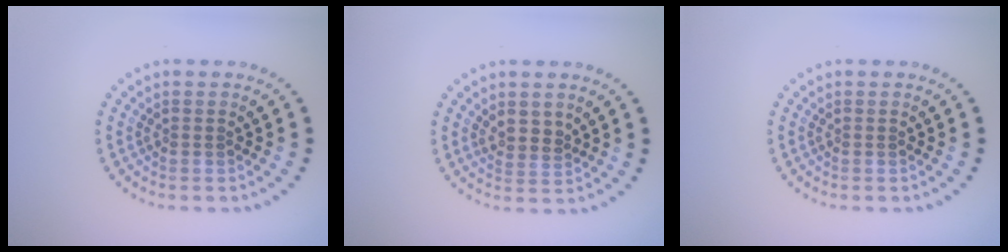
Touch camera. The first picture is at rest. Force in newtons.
{"total": 1.4, "press": 1.2, "slide": 0.7}
{"total": 0.0}